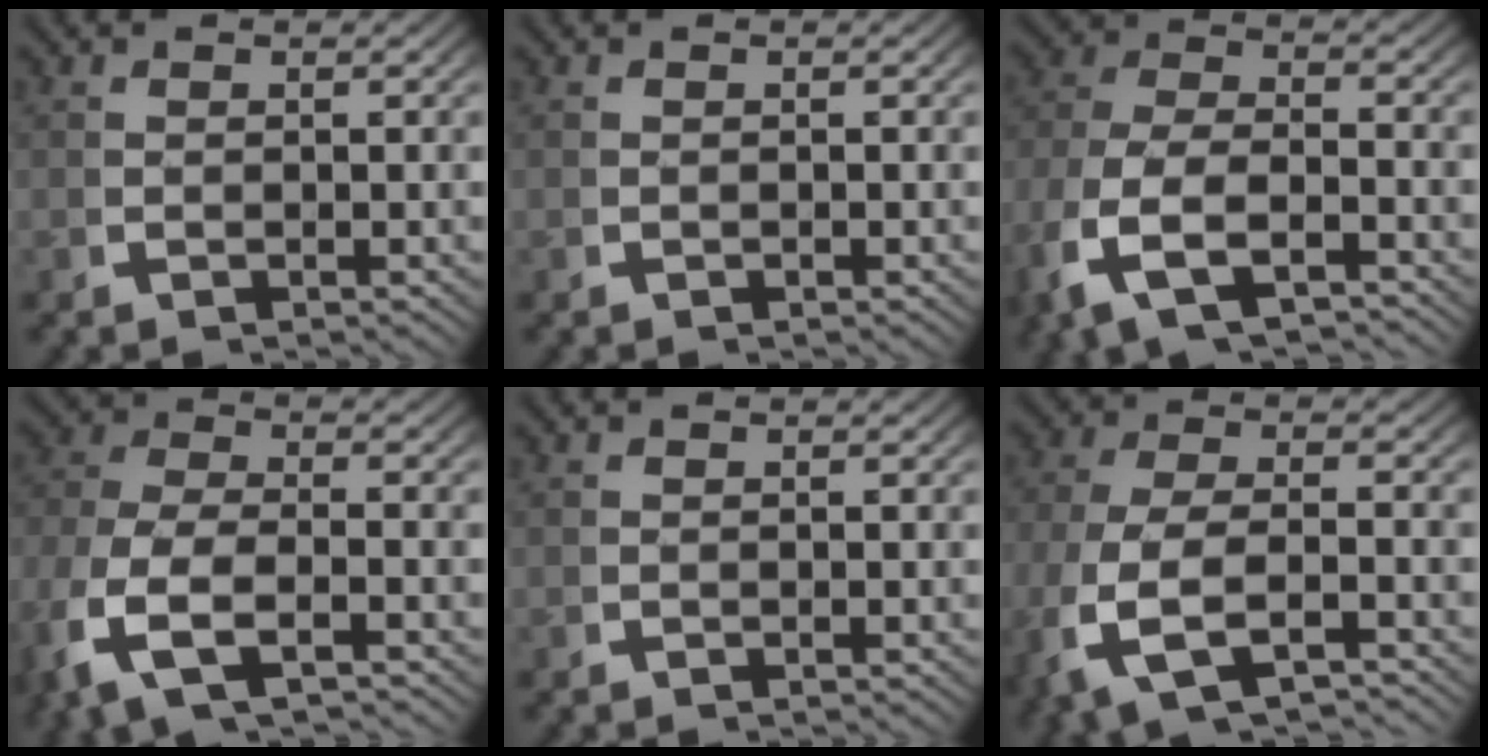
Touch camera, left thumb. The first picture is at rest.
{"total": 0.0}
{"total": 8.4, "force": [-2.1, 5.5, 6.1], "torque": [-0.155, -0.033, -0.023]}
{"total": 7.8, "force": [-1.7, 4.8, 5.9], "torque": [-0.153, -0.026, -0.017]}
{"total": 0.0}
{"total": 8.3, "force": [-2.3, 4.7, 6.4], "torque": [-0.169, -0.025, -0.025]}